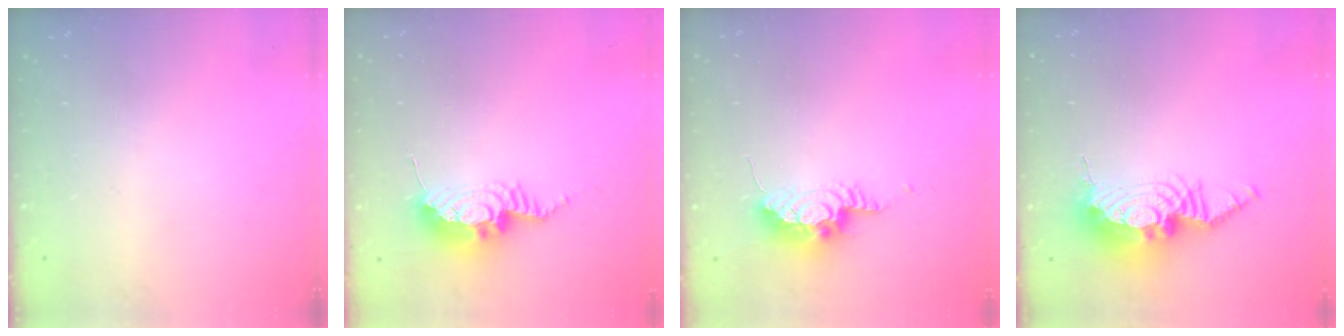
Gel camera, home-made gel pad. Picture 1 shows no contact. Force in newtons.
{"total": 10.1, "press": 10.0, "slide": 1.0}
{"total": 8.6, "press": 8.3, "slide": 2.5}
{"total": 14.1, "press": 14.1, "slide": 1.2}